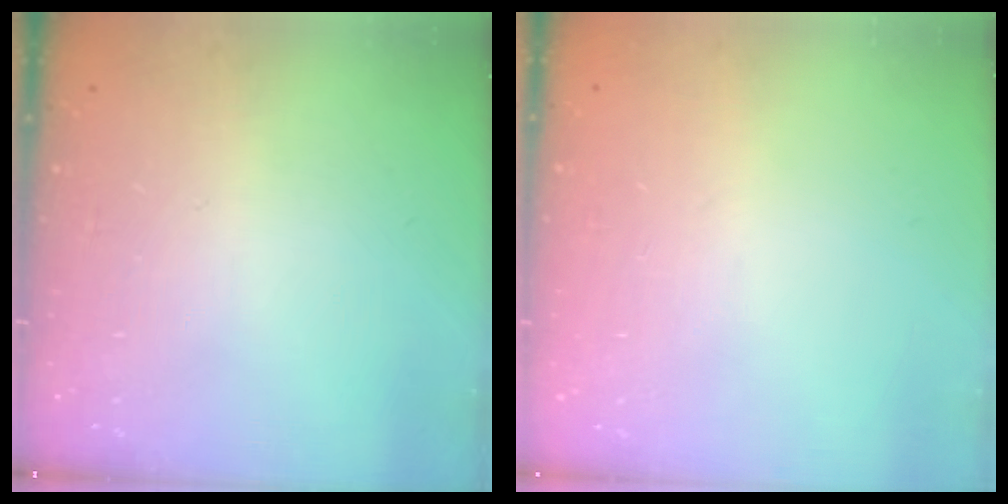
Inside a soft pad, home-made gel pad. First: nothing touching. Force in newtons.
{"total": 0.0}